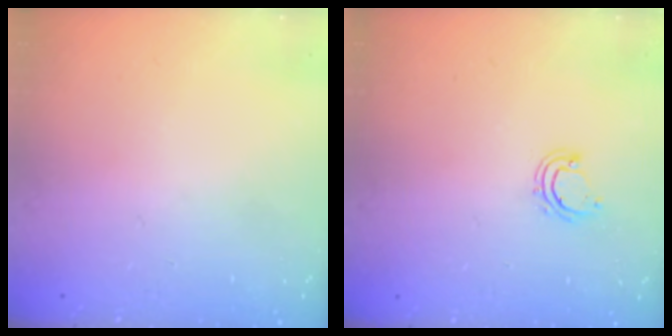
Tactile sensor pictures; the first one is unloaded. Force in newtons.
{"total": 4.1, "press": 4.1, "slide": 0.3}